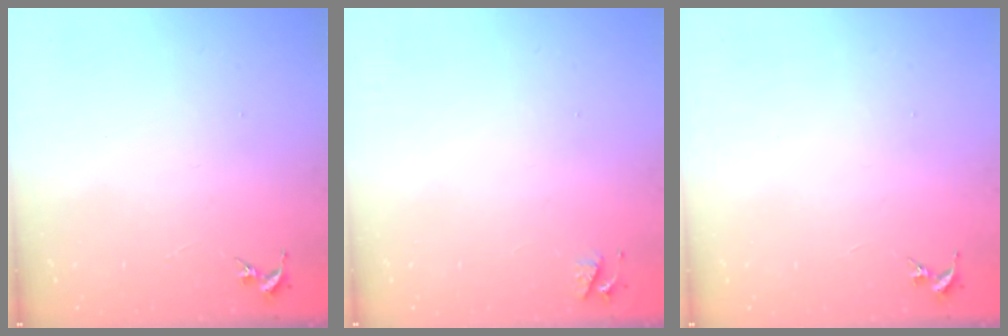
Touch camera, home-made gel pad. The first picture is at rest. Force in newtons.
{"total": 3.6, "press": 3.5, "slide": 0.6}
{"total": 0.0}